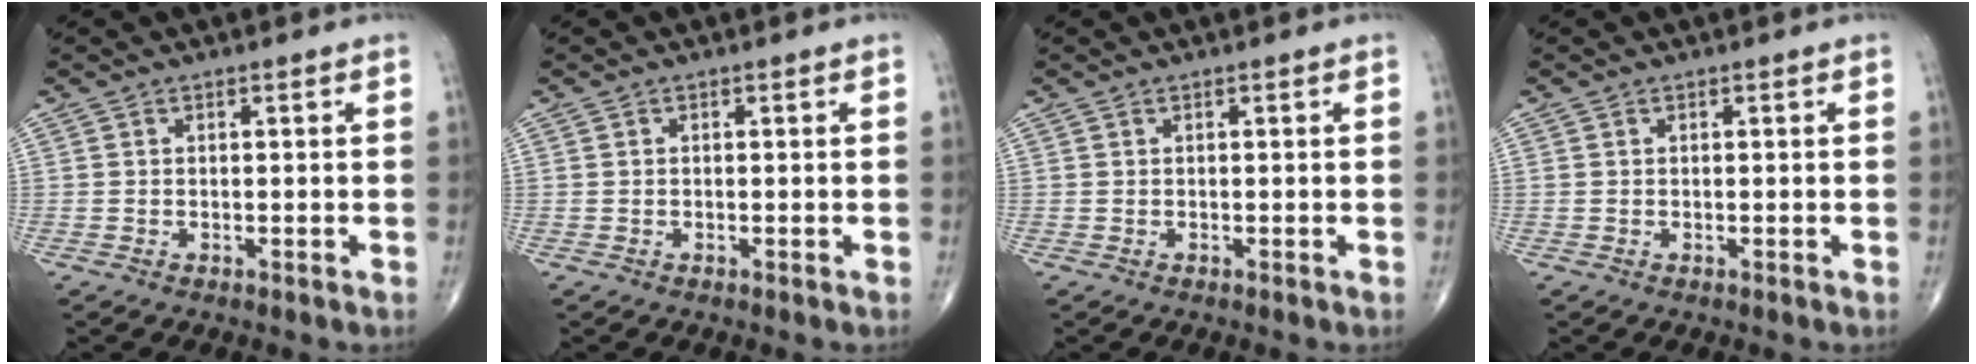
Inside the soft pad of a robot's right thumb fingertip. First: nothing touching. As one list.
[{"total": 0.0}, {"total": 0.0}, {"total": 0.0}]